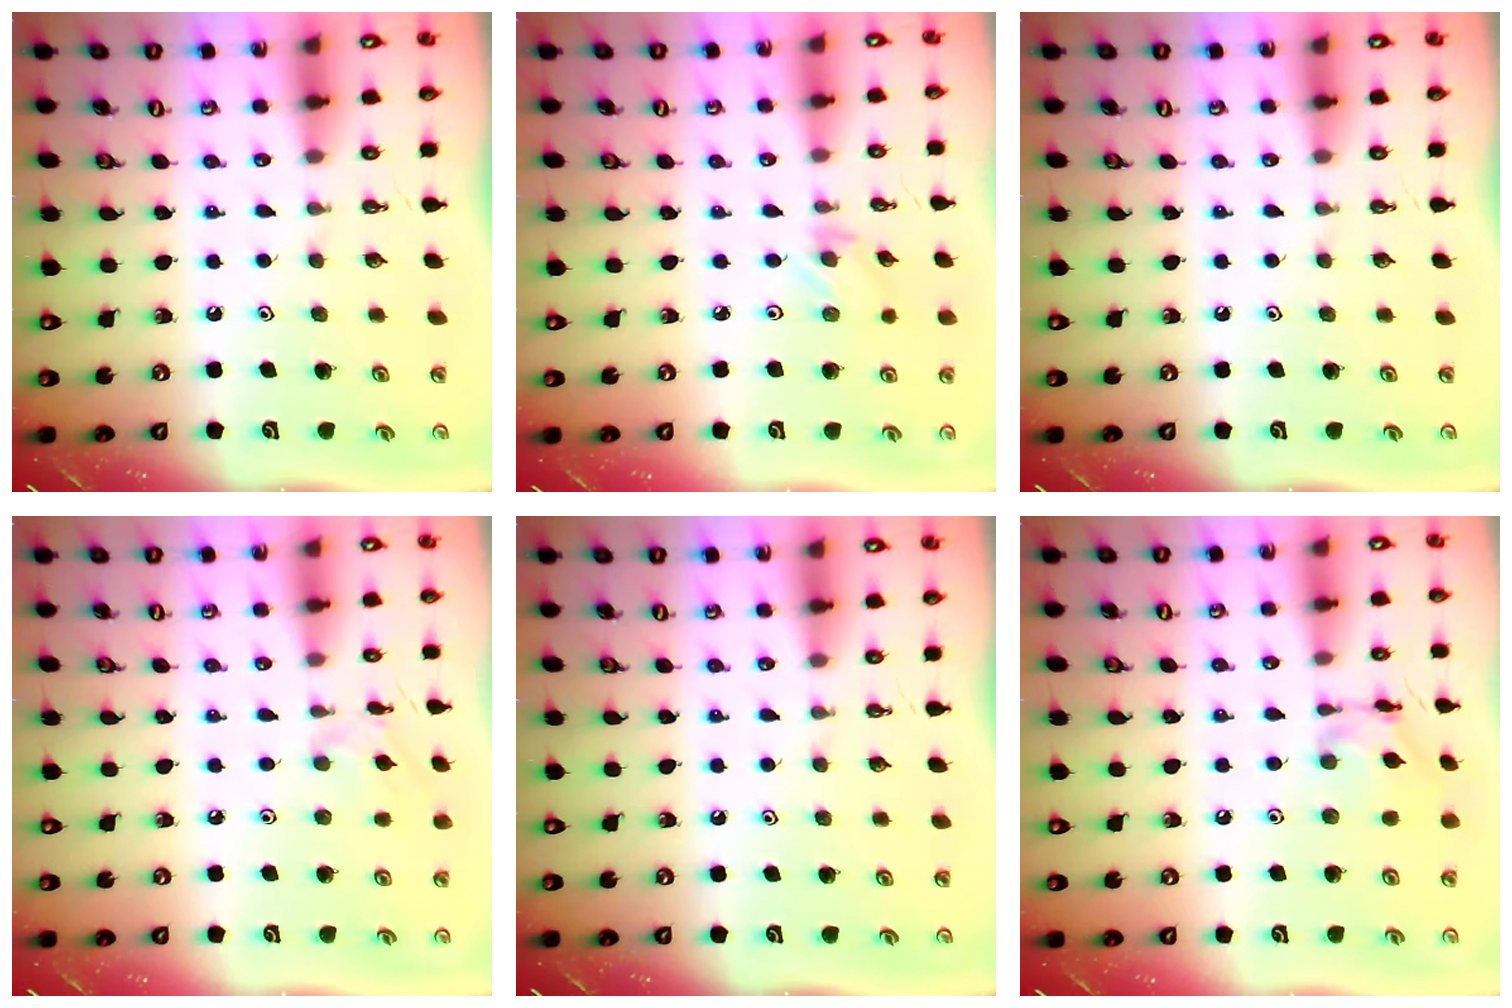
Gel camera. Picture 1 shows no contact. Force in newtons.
{"total": 0.9, "press": 0.9, "slide": 0.2}
{"total": 0.0}
{"total": 4.5, "press": 4.4, "slide": 0.6}
{"total": 0.0}
{"total": 10.8, "press": 10.7, "slide": 0.7}